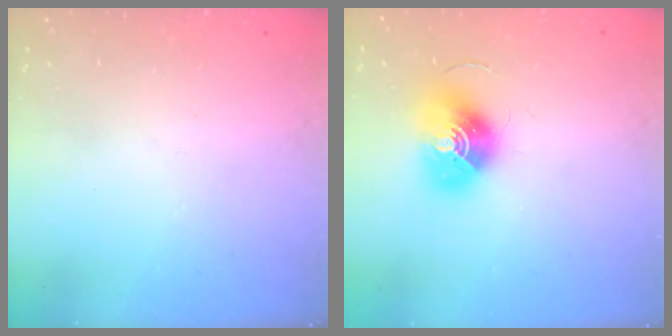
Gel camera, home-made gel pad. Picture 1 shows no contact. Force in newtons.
{"total": 13.5, "press": 13.5, "slide": 0.6}